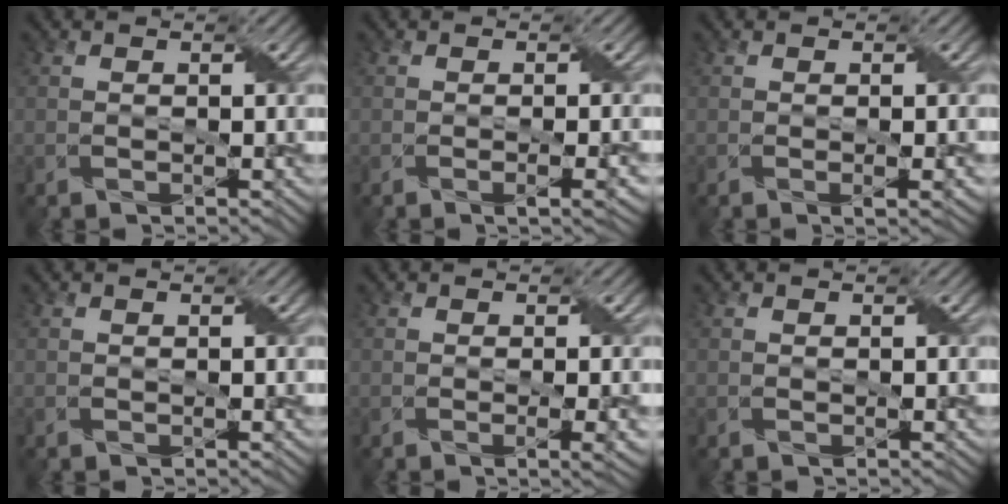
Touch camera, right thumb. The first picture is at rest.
{"total": 2.5, "force": [-0.6, 0.6, 2.4], "torque": [-0.038, 0.000, -0.007]}
{"total": 1.8, "force": [-0.2, 0.3, 1.7], "torque": [-0.030, -0.002, -0.002]}
{"total": 0.0}
{"total": 2.7, "force": [-0.3, 0.7, 2.6], "torque": [-0.040, 0.001, -0.004]}
{"total": 0.0}